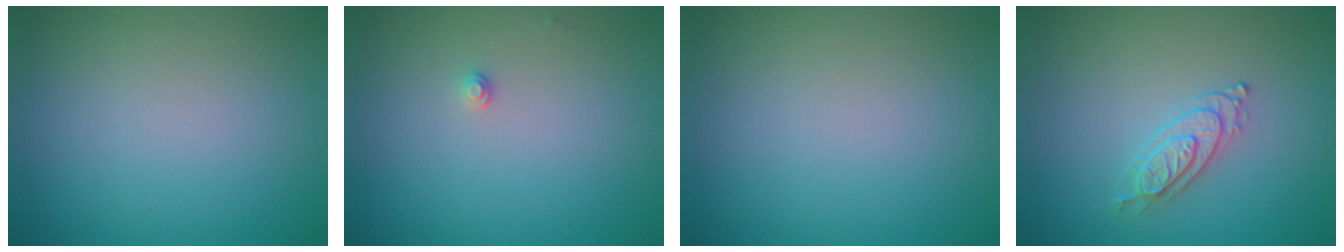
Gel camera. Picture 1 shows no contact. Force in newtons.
{"total": 0.8, "press": 0.8, "slide": 0.0}
{"total": 0.0}
{"total": 2.2, "press": 2.0, "slide": 0.7}